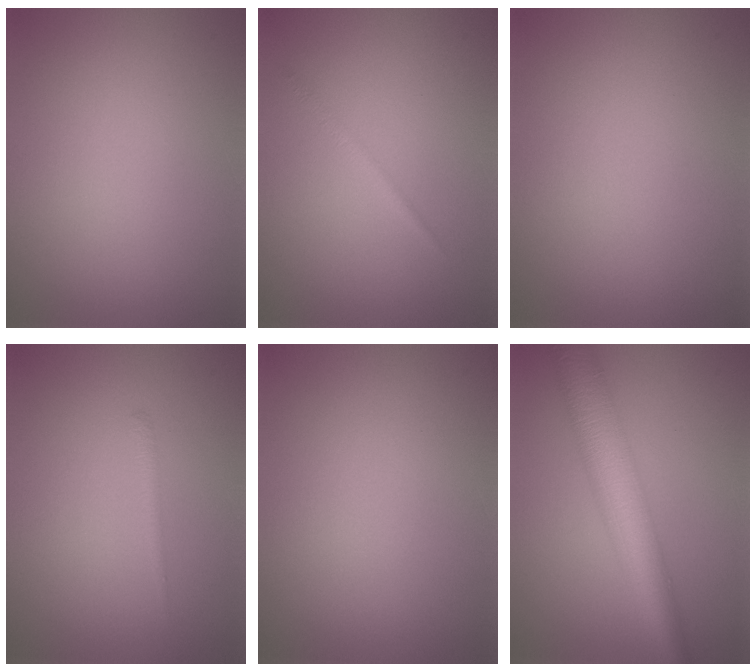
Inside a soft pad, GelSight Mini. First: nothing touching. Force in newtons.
{"total": 0.8, "press": 0.8, "slide": 0.1}
{"total": 0.0}
{"total": 0.8, "press": 0.8, "slide": 0.1}
{"total": 0.0}
{"total": 7.9, "press": 7.9, "slide": 0.2}